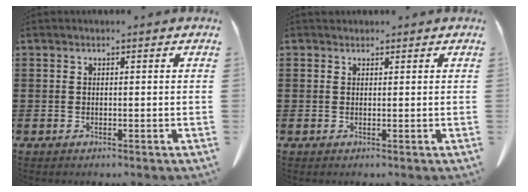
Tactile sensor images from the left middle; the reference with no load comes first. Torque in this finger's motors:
{"motor_torque": [-0.23, 0.21, 0.00, 0.00]}